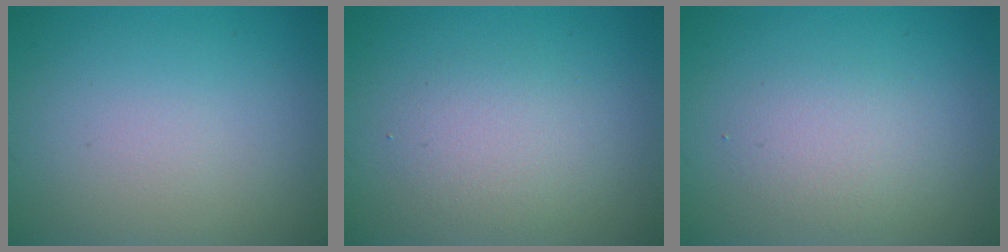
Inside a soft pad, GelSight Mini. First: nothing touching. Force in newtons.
{"total": 2.4, "press": 2.4, "slide": 0.3}
{"total": 2.2, "press": 2.2, "slide": 0.1}